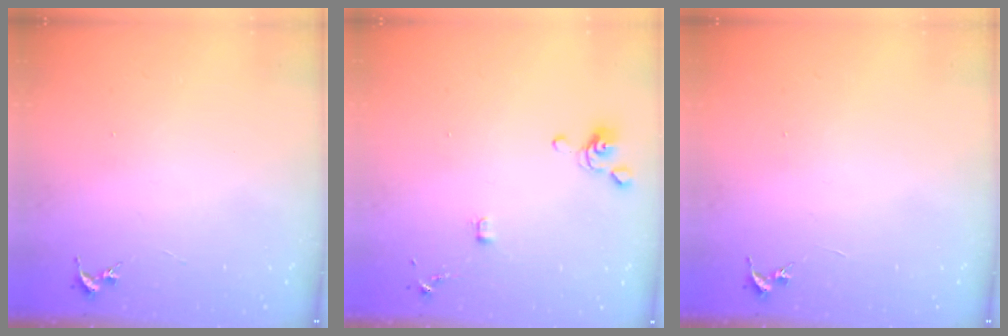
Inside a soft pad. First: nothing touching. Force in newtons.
{"total": 4.2, "press": 4.1, "slide": 1.0}
{"total": 0.0}